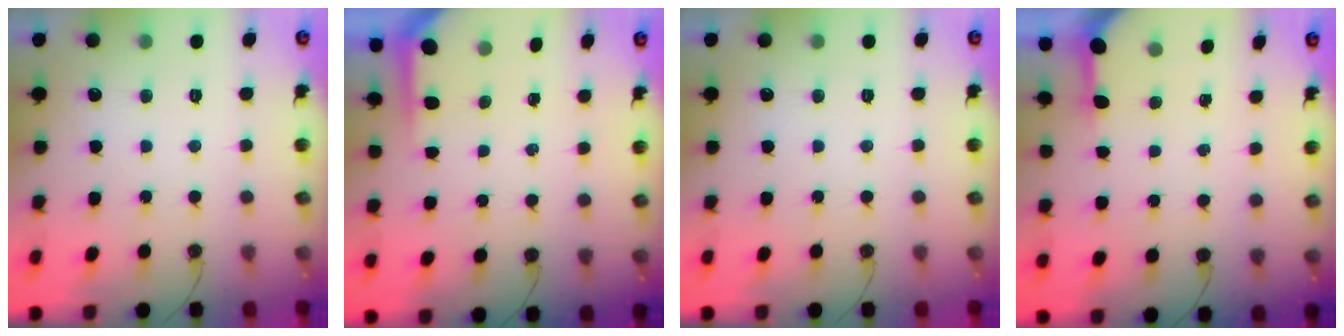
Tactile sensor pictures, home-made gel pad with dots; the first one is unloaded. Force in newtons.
{"total": 3.8, "press": 3.8, "slide": 0.4}
{"total": 0.0}
{"total": 3.4, "press": 3.4, "slide": 0.4}